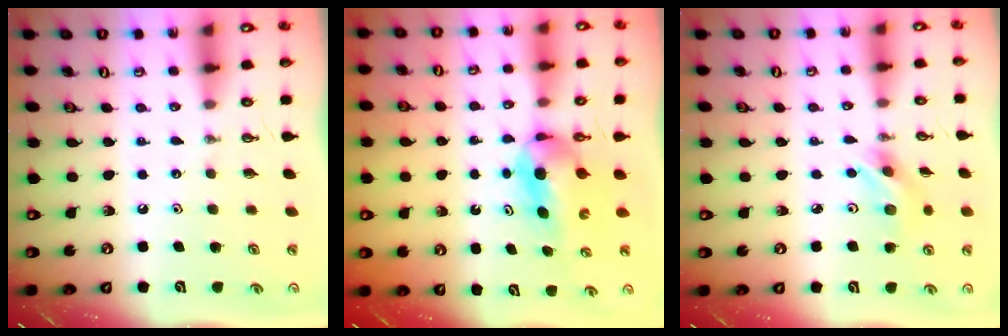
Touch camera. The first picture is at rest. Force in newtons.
{"total": 5.9, "press": 4.5, "slide": 3.8}
{"total": 6.4, "press": 6.4, "slide": 0.2}